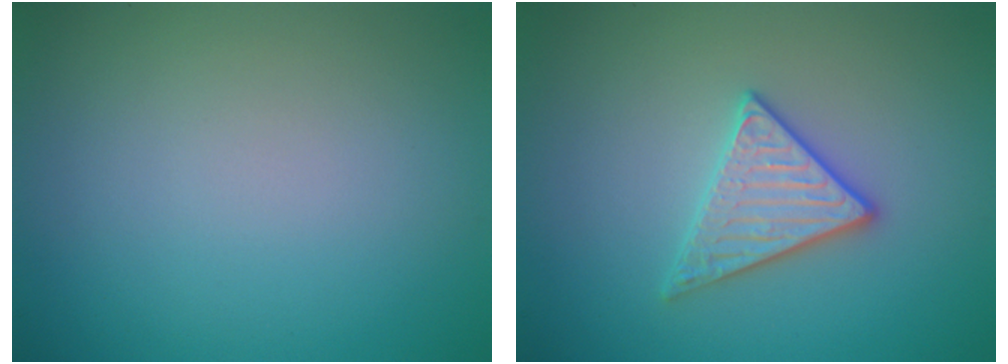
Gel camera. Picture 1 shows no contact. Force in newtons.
{"total": 2.9, "press": 2.8, "slide": 0.7}